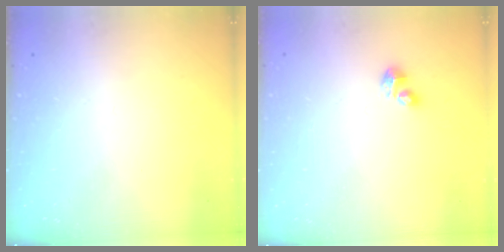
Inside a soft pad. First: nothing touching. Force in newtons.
{"total": 2.3, "press": 2.2, "slide": 0.5}